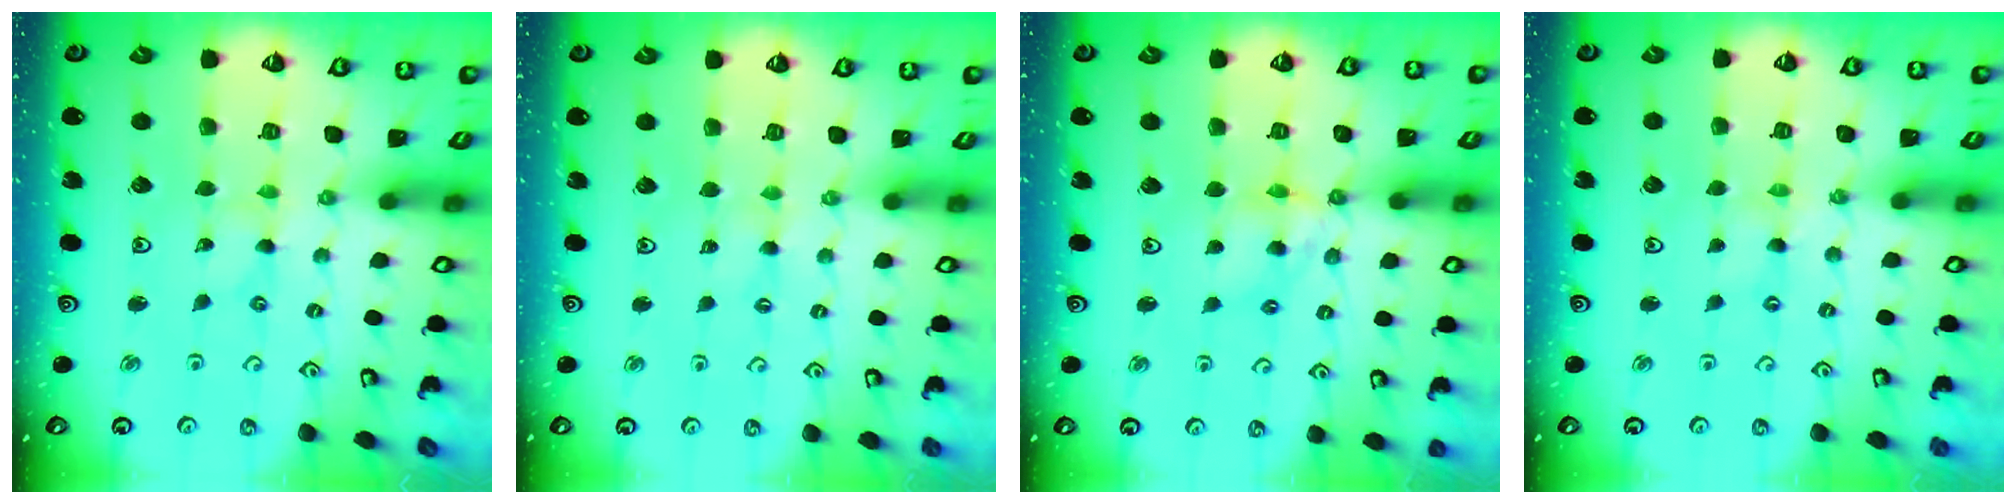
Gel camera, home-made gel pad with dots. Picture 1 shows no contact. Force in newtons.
{"total": 0.0}
{"total": 8.5, "press": 8.5, "slide": 0.7}
{"total": 0.0}